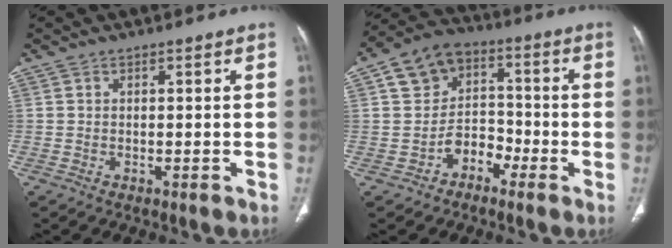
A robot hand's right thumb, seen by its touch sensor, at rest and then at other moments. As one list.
[{"total": 9.7, "force": [-2.9, 8.4, 3.9], "torque": [-0.024, 0.038, -0.064]}]